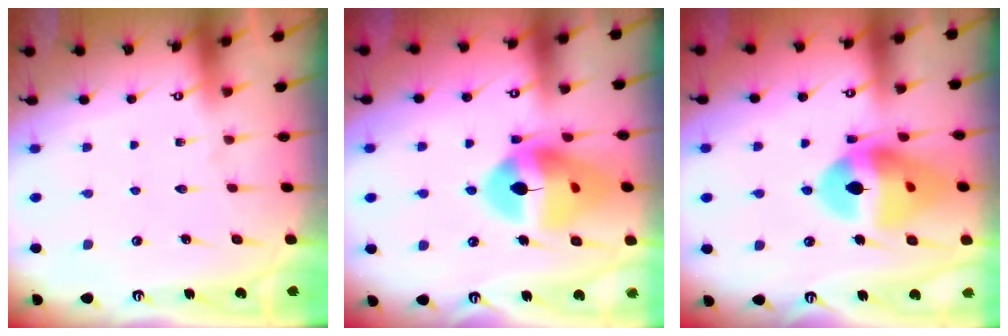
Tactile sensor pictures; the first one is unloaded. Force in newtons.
{"total": 17.9, "press": 17.8, "slide": 2.1}
{"total": 18.1, "press": 17.9, "slide": 2.5}